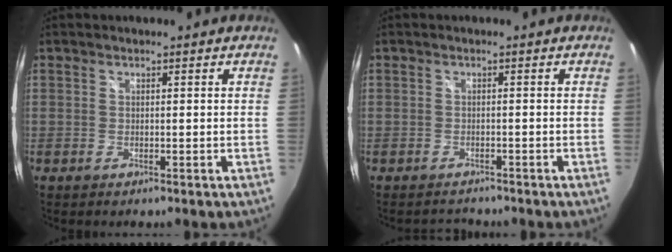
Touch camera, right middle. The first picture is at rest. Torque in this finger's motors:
{"motor_torque": [-0.77, 0.20, -0.10, -0.06]}